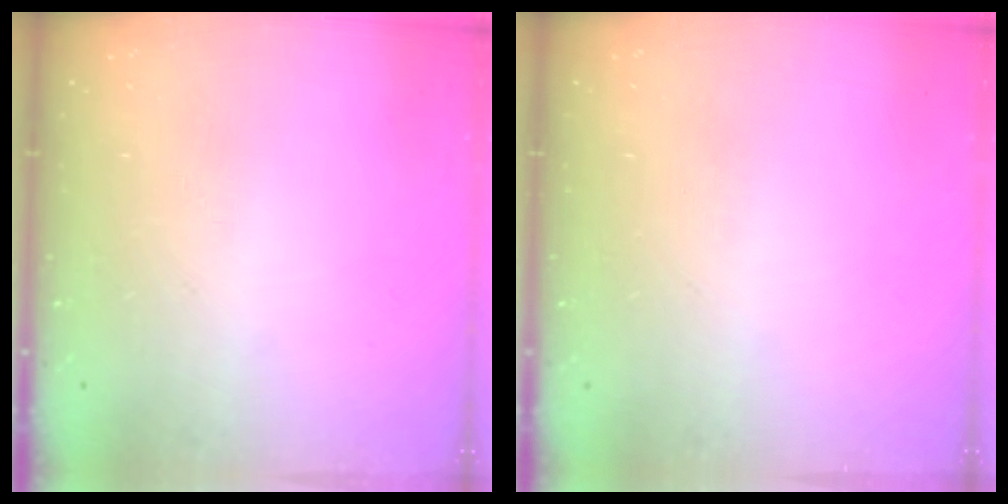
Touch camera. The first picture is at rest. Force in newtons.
{"total": 0.0}